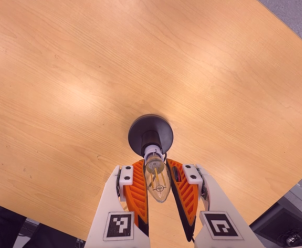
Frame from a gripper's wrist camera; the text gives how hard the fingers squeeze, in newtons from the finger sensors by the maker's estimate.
{"total": 12.7, "left": 12.3, "right": 13.2}